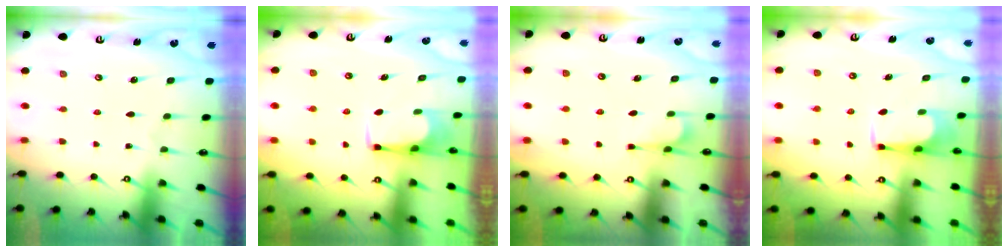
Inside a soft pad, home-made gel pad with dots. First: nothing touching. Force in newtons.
{"total": 2.5, "press": 2.4, "slide": 0.4}
{"total": 2.6, "press": 2.4, "slide": 1.0}
{"total": 3.6, "press": 3.6, "slide": 0.2}